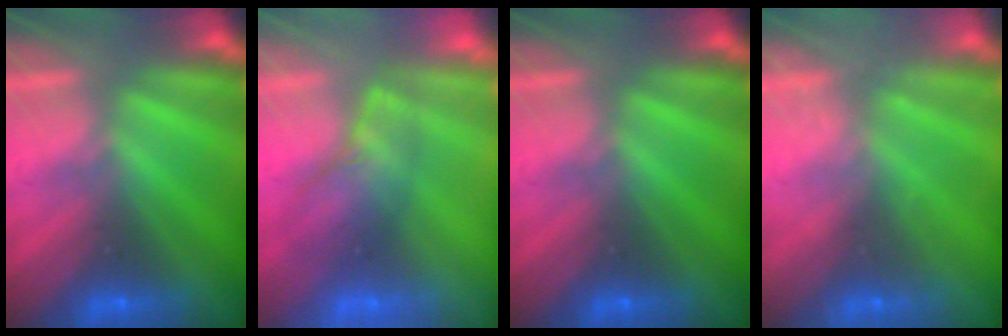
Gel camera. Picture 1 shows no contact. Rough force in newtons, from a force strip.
{"total": 2.5}
{"total": 0.0}
{"total": 2.4}